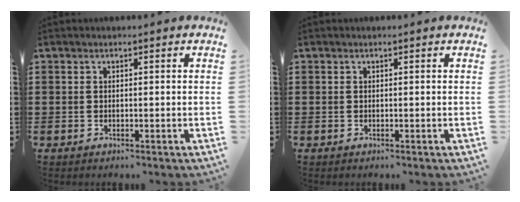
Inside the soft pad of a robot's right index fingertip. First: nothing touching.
{"total": 0.0}